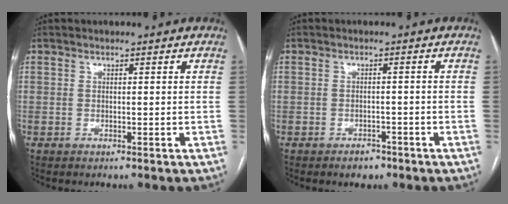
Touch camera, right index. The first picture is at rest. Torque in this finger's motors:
{"motor_torque": [-0.14, 0.00, -0.14, -0.04]}